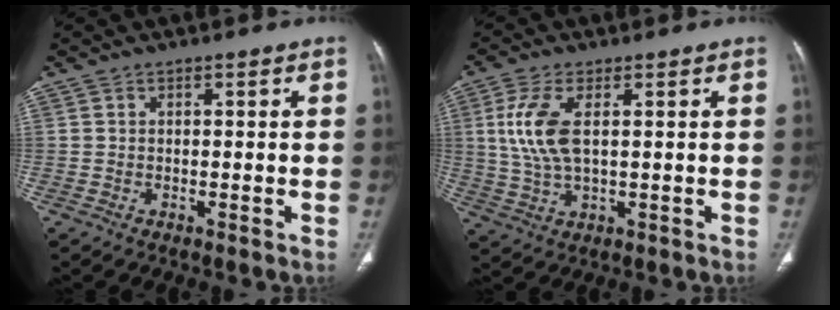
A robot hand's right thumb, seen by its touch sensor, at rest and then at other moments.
{"total": 8.8, "force": [1.8, 3.9, 7.7], "torque": [-0.181, -0.005, 0.039]}